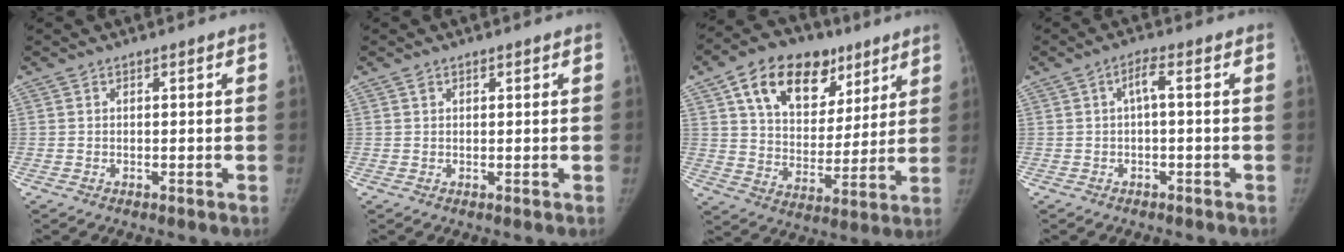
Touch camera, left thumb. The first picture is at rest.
{"total": 0.9, "force": [0.5, 0.7, 0.2], "torque": [0.005, -0.002, 0.007]}
{"total": 19.9, "force": [10.4, 12.9, 11.0], "torque": [-0.131, -0.022, 0.171]}
{"total": 2.4, "force": [-0.2, 0.5, 2.3], "torque": [-0.041, 0.016, -0.004]}